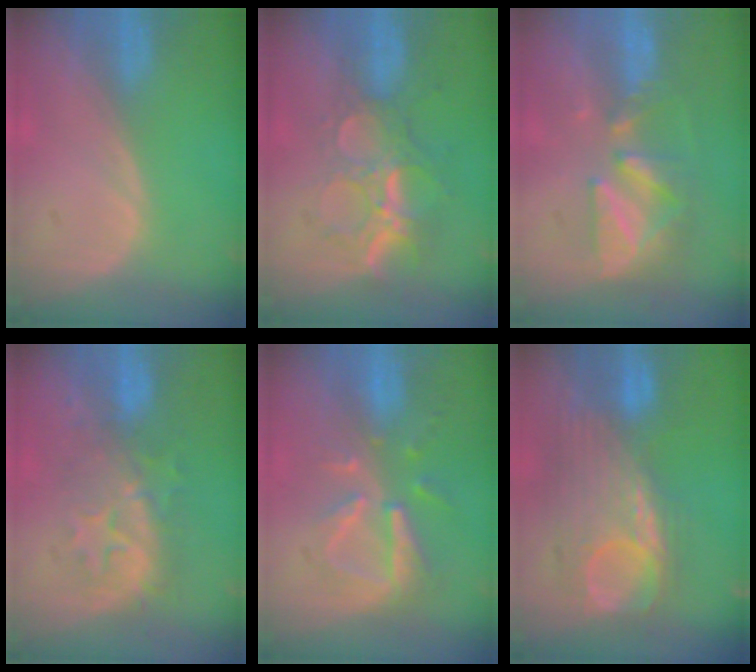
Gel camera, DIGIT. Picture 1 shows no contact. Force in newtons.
{"total": 8.9, "press": 7.8, "slide": 4.3}
{"total": 9.0, "press": 7.9, "slide": 4.4}
{"total": 8.1, "press": 8.1, "slide": 0.9}
{"total": 8.1, "press": 7.4, "slide": 3.2}
{"total": 10.4, "press": 9.9, "slide": 3.0}